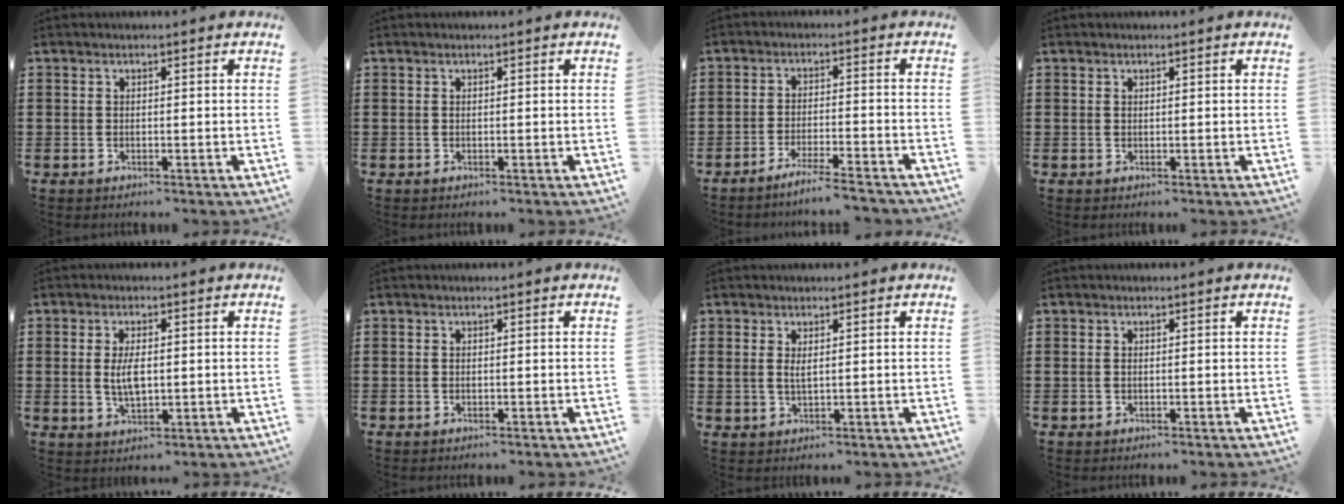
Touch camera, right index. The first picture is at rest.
{"total": 0.0}
{"total": 4.4, "force": [-4.0, -0.4, 1.9], "torque": [-0.038, -0.010, -0.078]}
{"total": 0.0}
{"total": 4.2, "force": [0.2, 1.7, 3.8], "torque": [-0.067, -0.002, 0.001]}
{"total": 0.0}
{"total": 1.5, "force": [0.8, 0.5, 1.2], "torque": [-0.026, 0.002, 0.014]}
{"total": 0.5, "force": [0.0, 0.3, 0.4], "torque": [-0.010, 0.000, 0.000]}